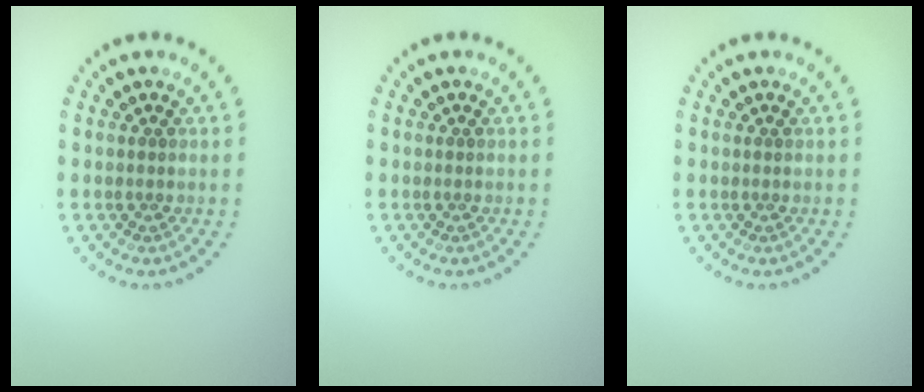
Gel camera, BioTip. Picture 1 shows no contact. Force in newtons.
{"total": 0.0}
{"total": 0.0}